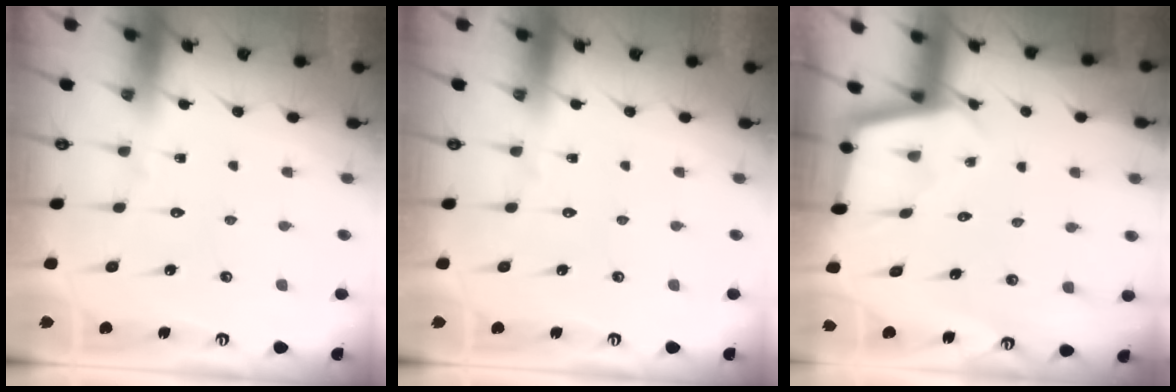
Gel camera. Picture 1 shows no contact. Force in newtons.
{"total": 0.0}
{"total": 2.1, "press": 2.1, "slide": 0.2}